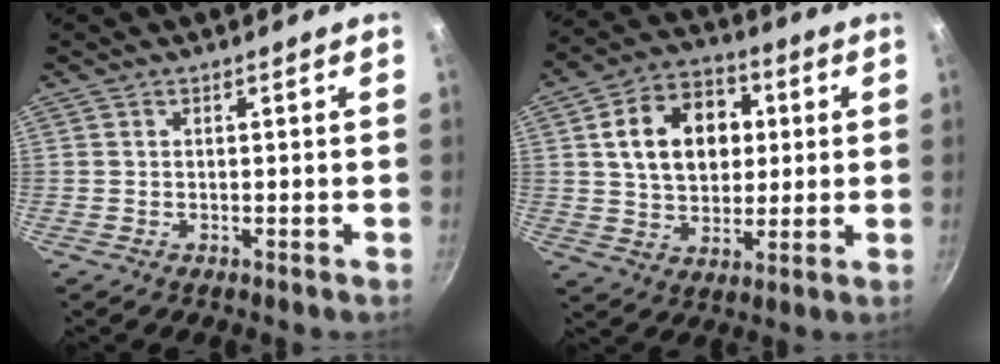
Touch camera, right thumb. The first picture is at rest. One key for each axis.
{"total": 15.8, "fx": 3.1, "fy": 11.6, "fz": 10.2, "tx": -0.135, "ty": 0.014, "tz": 0.044}